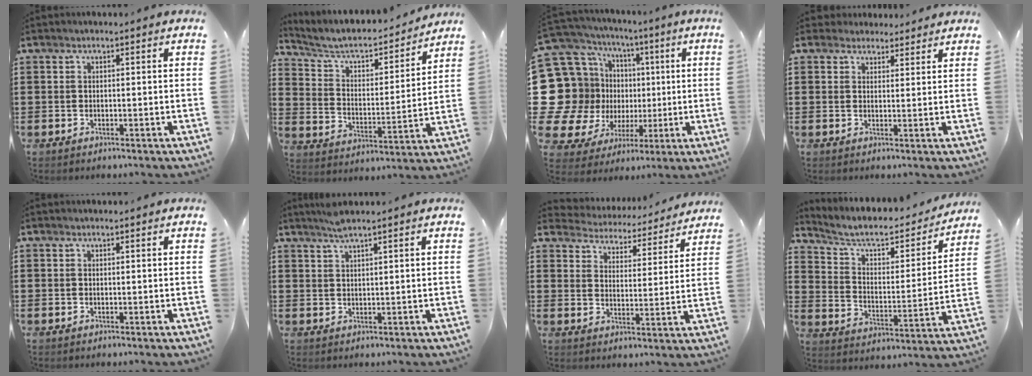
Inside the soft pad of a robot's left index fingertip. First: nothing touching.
{"total": 5.8, "force": [4.9, 1.8, 2.5], "torque": [-0.072, -0.032, 0.078]}
{"total": 17.0, "force": [0.3, 15.9, 5.8], "torque": [-0.187, -0.021, 0.042]}
{"total": 3.0, "force": [2.5, 1.5, 0.0], "torque": [-0.010, 0.006, 0.048]}
{"total": 0.0}
{"total": 2.4, "force": [2.0, -0.1, 1.3], "torque": [-0.030, 0.001, 0.038]}
{"total": 4.1, "force": [4.0, 0.2, -0.3], "torque": [-0.022, -0.037, 0.065]}
{"total": 6.7, "force": [5.6, 2.2, 3.0], "torque": [-0.085, -0.032, 0.093]}